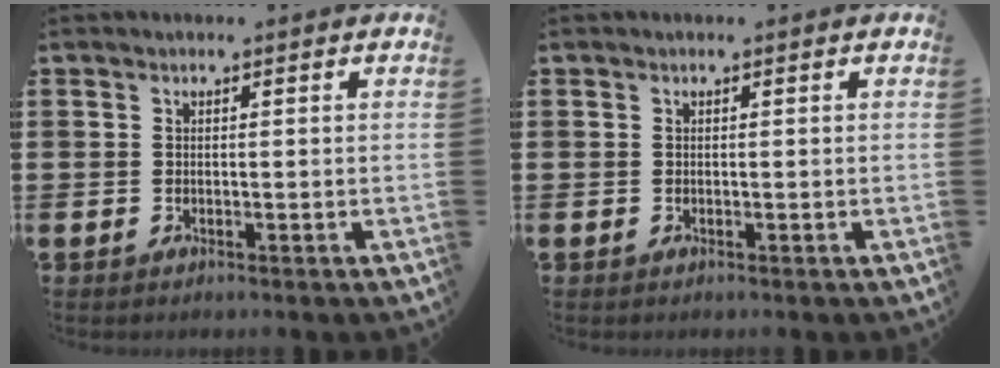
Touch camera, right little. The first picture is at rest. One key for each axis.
{"total": 0.0}